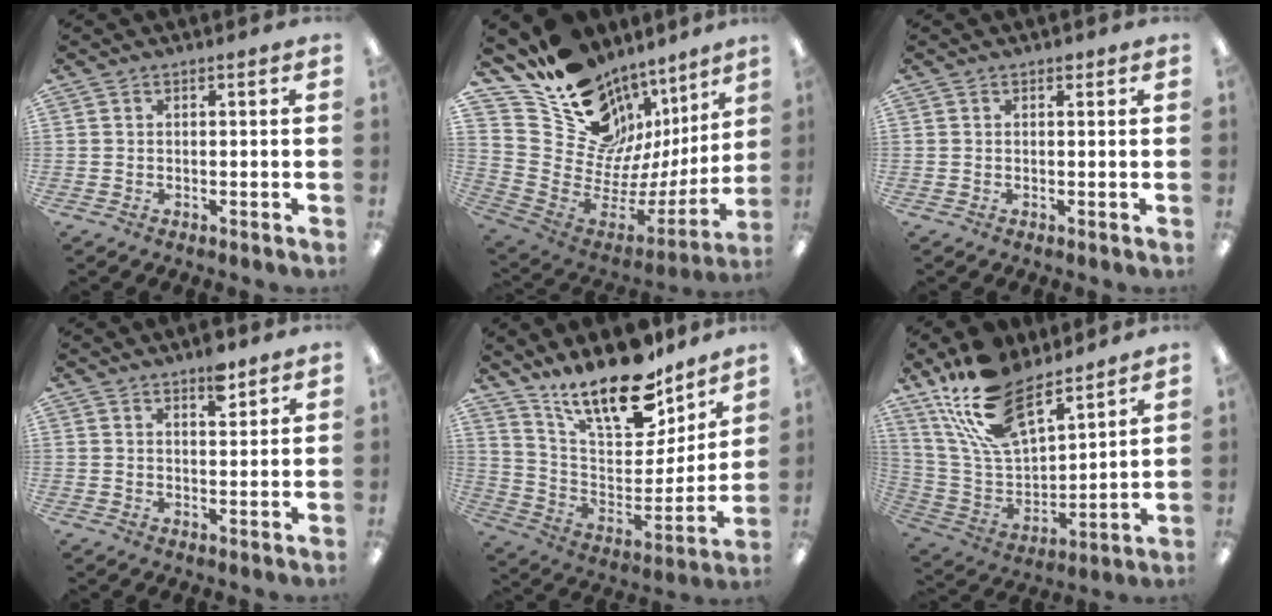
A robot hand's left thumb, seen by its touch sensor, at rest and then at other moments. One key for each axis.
{"total": 15.7, "fx": 10.7, "fy": 10.2, "fz": 5.4, "tx": -0.083, "ty": -0.110, "tz": 0.213}
{"total": 0.7, "fx": 0.5, "fy": 0.4, "fz": 0.2, "tx": -0.005, "ty": 0.002, "tz": 0.009}
{"total": 5.4, "fx": 3.7, "fy": 2.1, "fz": 3.2, "tx": -0.030, "ty": -0.023, "tz": 0.058}
{"total": 21.6, "fx": 16.8, "fy": 7.8, "fz": 11.0, "tx": -0.179, "ty": -0.117, "tz": 0.295}
{"total": 21.7, "fx": 15.7, "fy": 9.6, "fz": 11.4, "tx": -0.236, "ty": -0.083, "tz": 0.288}